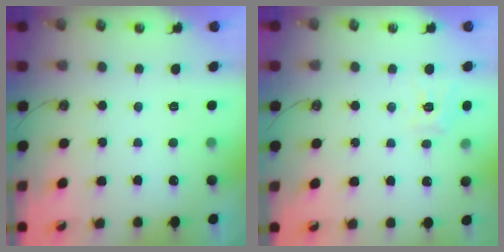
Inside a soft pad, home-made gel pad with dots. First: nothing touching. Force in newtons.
{"total": 9.4, "press": 9.3, "slide": 0.8}